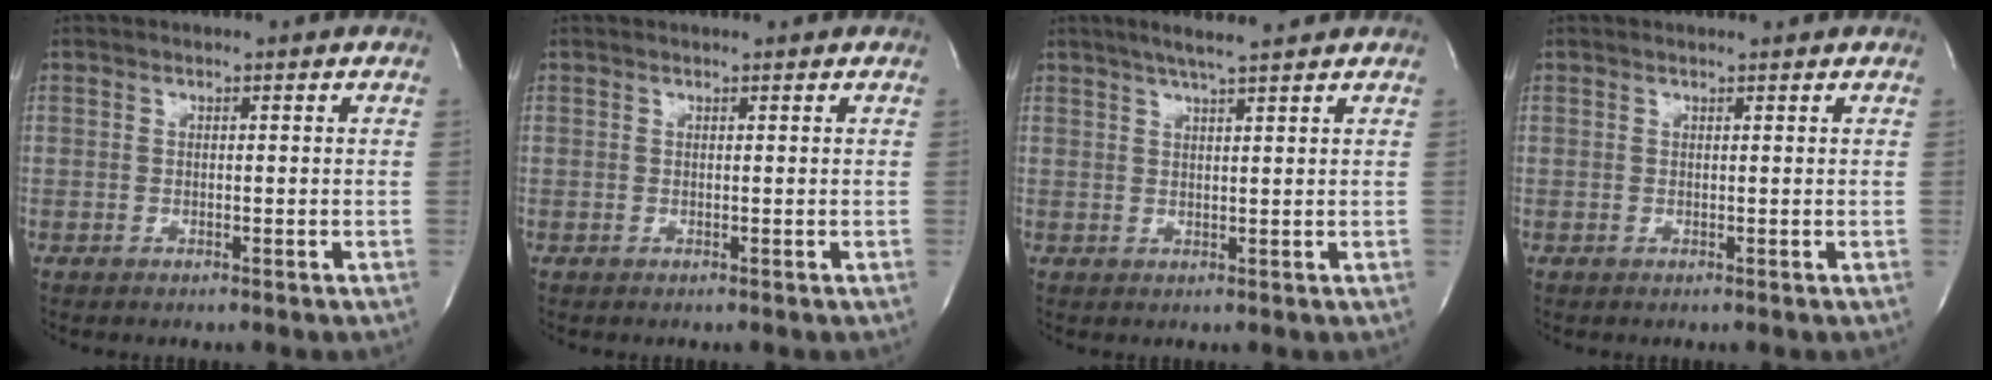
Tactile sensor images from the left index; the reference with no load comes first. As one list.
[{"total": 1.0, "force": [0.9, 0.1, 0.3], "torque": [-0.006, 0.011, 0.014]}, {"total": 5.0, "force": [4.0, -0.3, 2.9], "torque": [-0.054, 0.011, 0.069]}, {"total": 0.9, "force": [0.9, 0.0, 0.3], "torque": [-0.007, 0.006, 0.016]}]